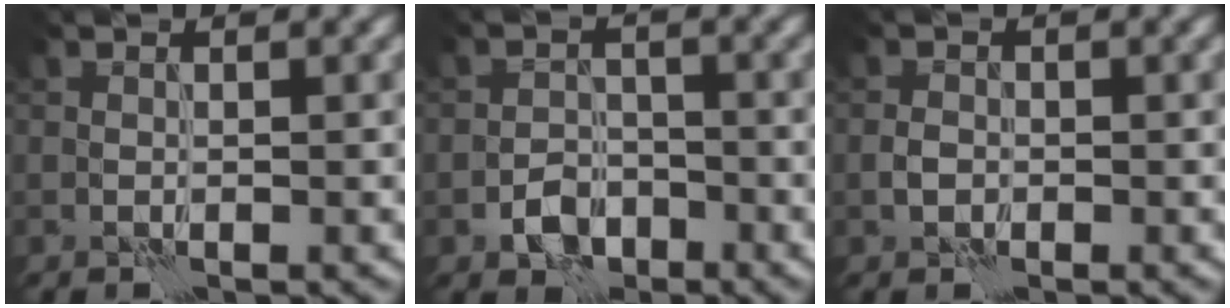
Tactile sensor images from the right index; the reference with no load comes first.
{"total": 3.0, "force": [-1.7, 2.1, 1.4], "torque": [-0.019, 0.004, -0.035]}
{"total": 1.1, "force": [-0.4, 0.8, 0.6], "torque": [-0.013, 0.001, -0.013]}